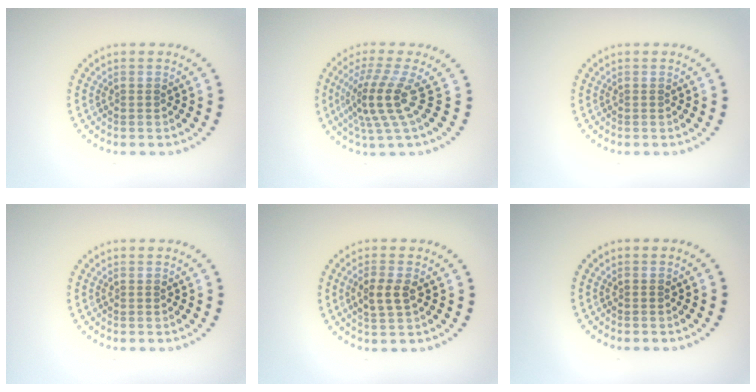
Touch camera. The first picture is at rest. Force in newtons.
{"total": 4.2, "press": 2.8, "slide": 3.1}
{"total": 0.0}
{"total": 0.0}
{"total": 2.6, "press": 2.5, "slide": 0.5}
{"total": 0.0}